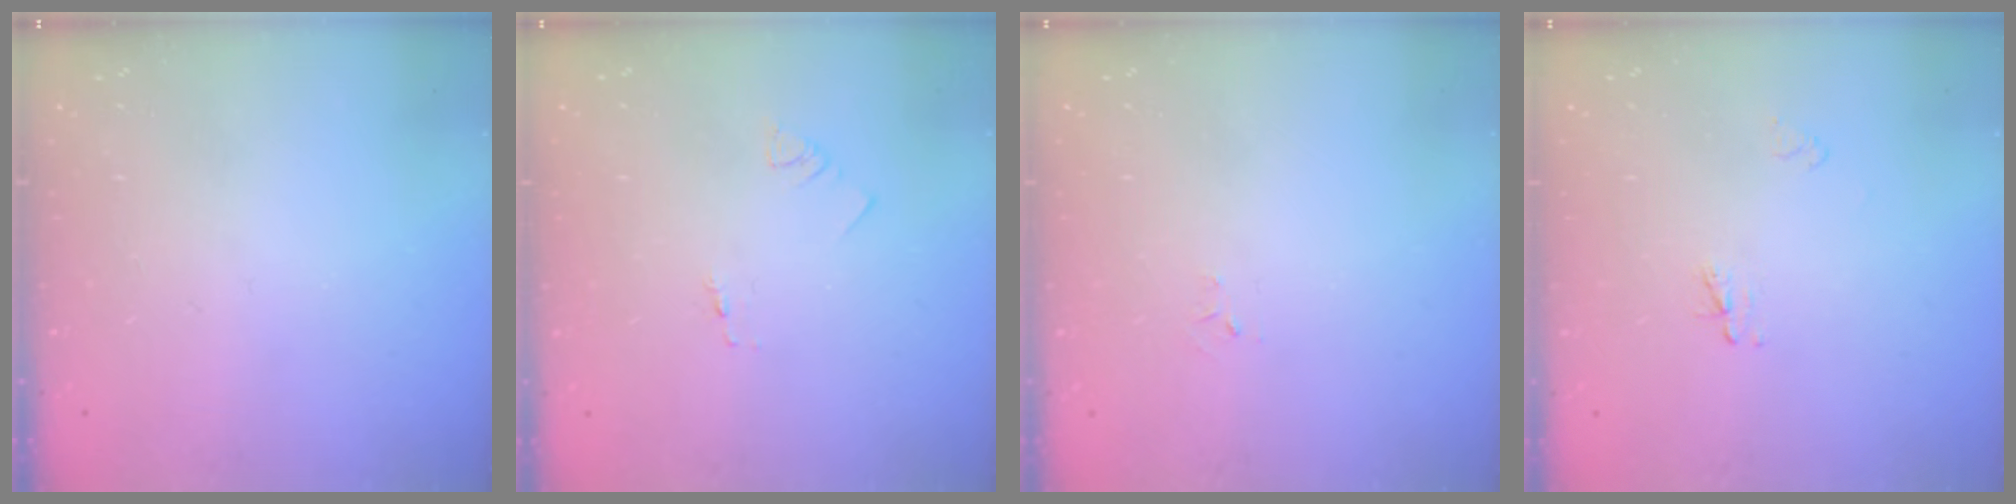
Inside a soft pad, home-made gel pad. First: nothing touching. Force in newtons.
{"total": 1.3, "press": 1.2, "slide": 0.1}
{"total": 2.6, "press": 2.6, "slide": 0.4}
{"total": 2.3, "press": 2.3, "slide": 0.3}